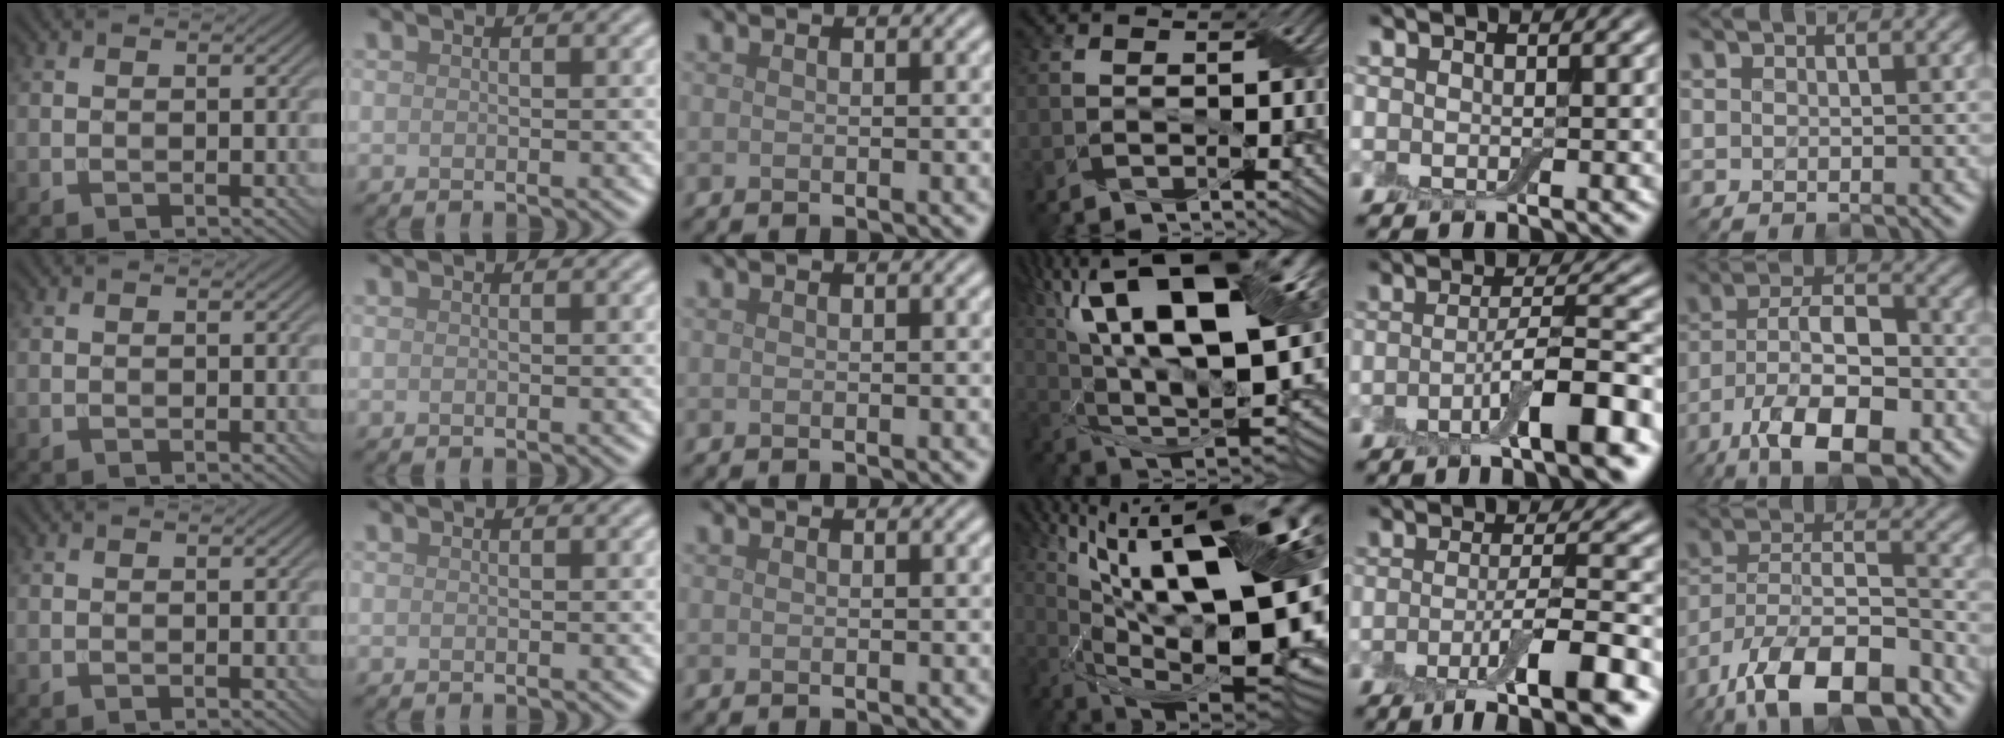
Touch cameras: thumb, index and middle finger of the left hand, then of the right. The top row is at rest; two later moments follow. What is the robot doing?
{"motion": "wrap", "object": "adhesive wrap"}